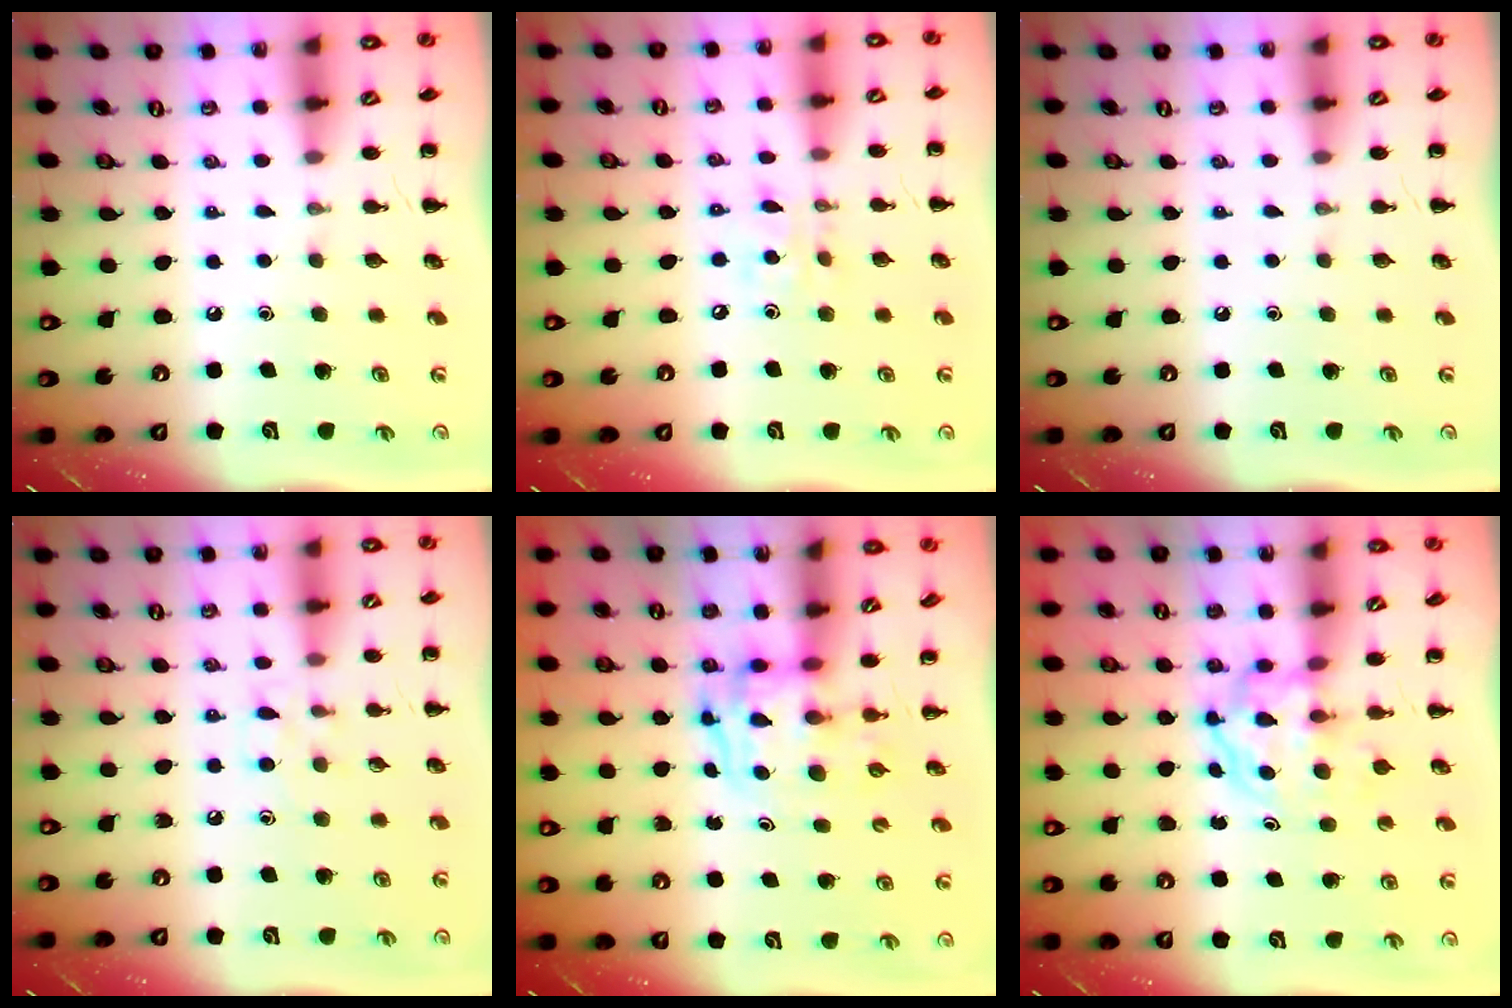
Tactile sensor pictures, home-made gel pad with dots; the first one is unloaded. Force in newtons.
{"total": 6.4, "press": 6.2, "slide": 1.3}
{"total": 0.0}
{"total": 6.0, "press": 5.7, "slide": 1.9}
{"total": 3.4, "press": 3.4, "slide": 0.6}
{"total": 3.9, "press": 3.9, "slide": 0.5}